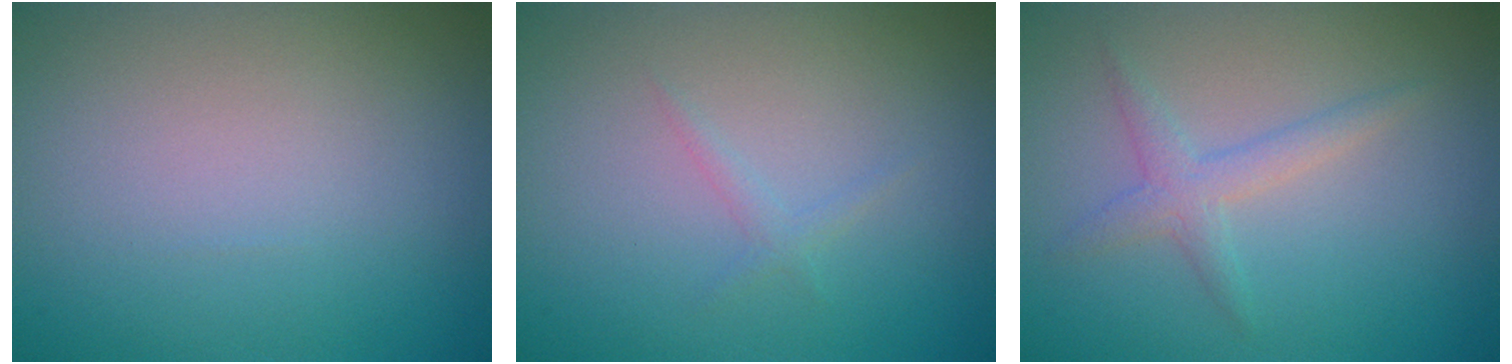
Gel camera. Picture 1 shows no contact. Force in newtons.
{"total": 0.7, "press": 0.7, "slide": 0.1}
{"total": 1.9, "press": 1.9, "slide": 0.1}